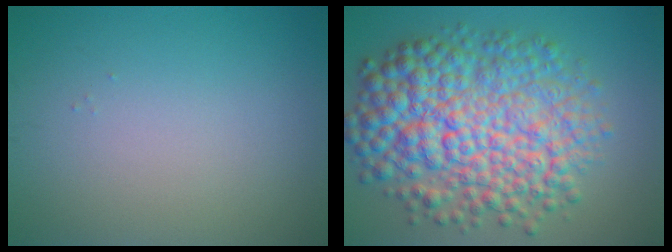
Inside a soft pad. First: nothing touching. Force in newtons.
{"total": 11.2, "press": 11.2, "slide": 0.2}